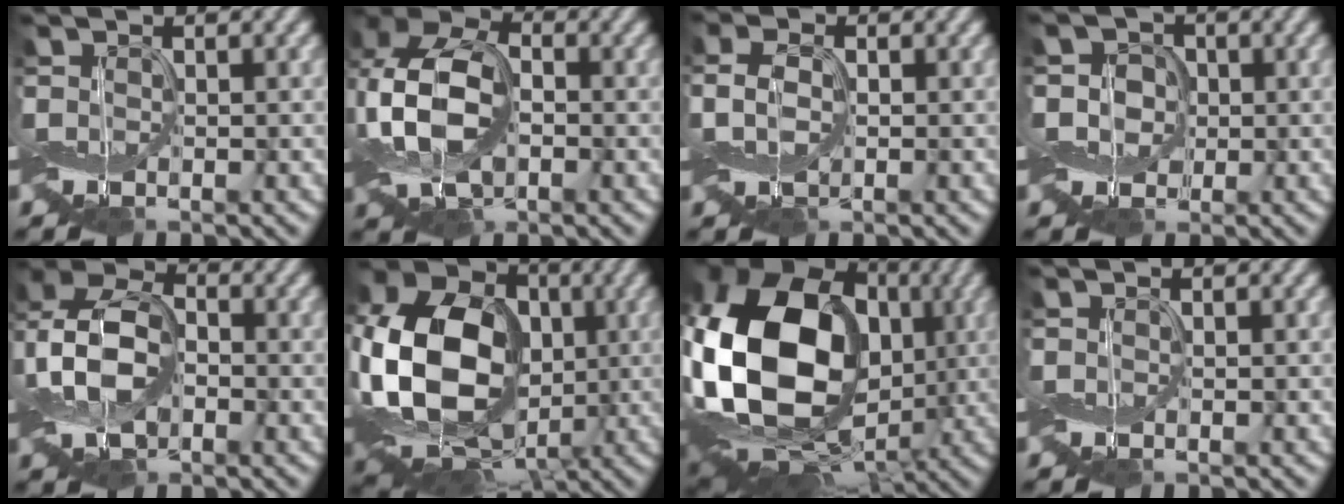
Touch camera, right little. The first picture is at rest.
{"total": 9.3, "force": [-0.7, 6.2, 7.0], "torque": [-0.162, 0.012, -0.031]}
{"total": 1.9, "force": [-0.4, 1.2, 1.4], "torque": [-0.038, 0.004, -0.005]}
{"total": 3.8, "force": [0.1, 3.3, 1.9], "torque": [-0.033, 0.017, -0.018]}
{"total": 8.3, "force": [-1.0, 5.4, 6.1], "torque": [-0.138, 0.017, -0.039]}
{"total": 16.8, "force": [-1.0, 12.7, 10.9], "torque": [-0.210, -0.008, -0.026]}
{"total": 19.3, "force": [-0.3, 14.5, 12.8], "torque": [-0.265, -0.008, -0.002]}
{"total": 0.0}